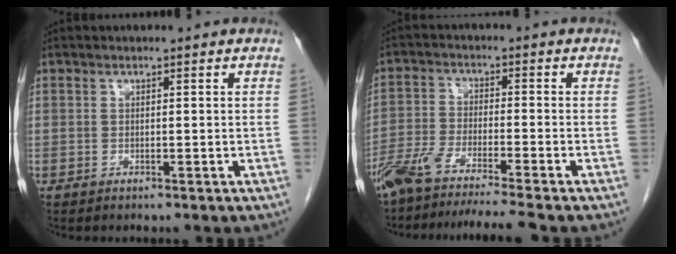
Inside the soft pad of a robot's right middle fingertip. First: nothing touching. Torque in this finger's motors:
{"motor_torque": [1.12, -1.01, 0.30, 0.10]}